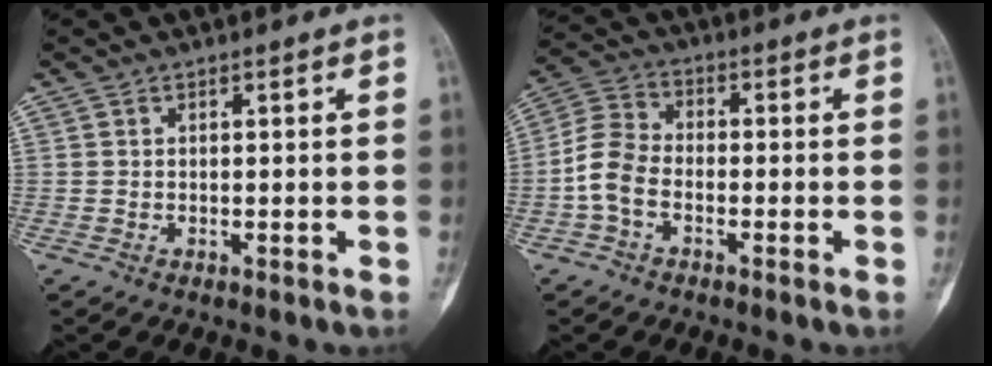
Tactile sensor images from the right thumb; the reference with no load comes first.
{"total": 7.2, "force": [-2.3, 4.7, 4.9], "torque": [-0.098, 0.026, -0.058]}